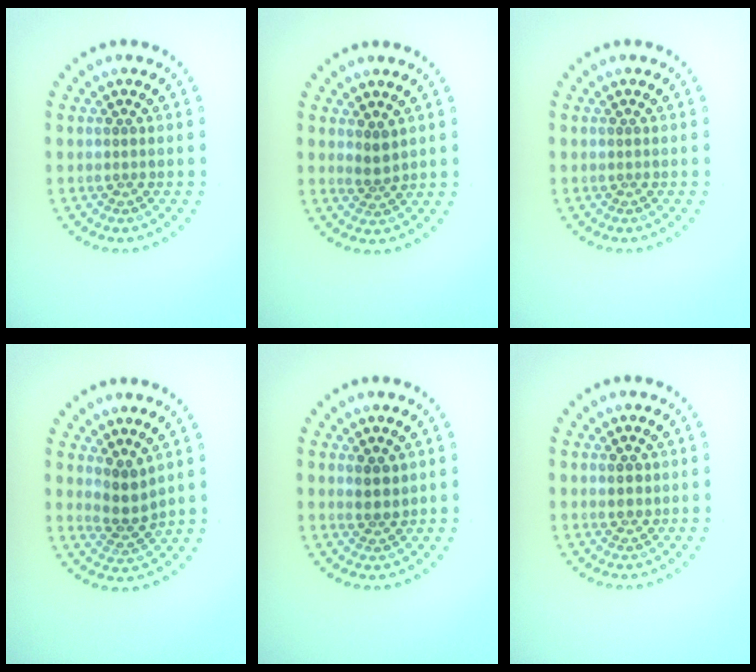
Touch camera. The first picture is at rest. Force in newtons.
{"total": 1.5, "press": 1.3, "slide": 0.8}
{"total": 0.0}
{"total": 2.5, "press": 2.0, "slide": 1.6}
{"total": 1.9, "press": 1.7, "slide": 0.9}
{"total": 1.2, "press": 1.1, "slide": 0.4}